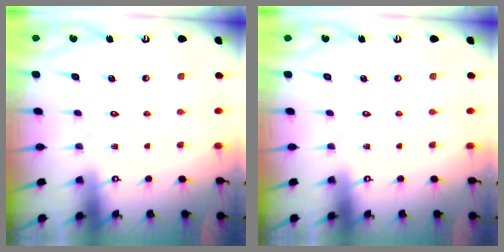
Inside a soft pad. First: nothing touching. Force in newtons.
{"total": 0.0}